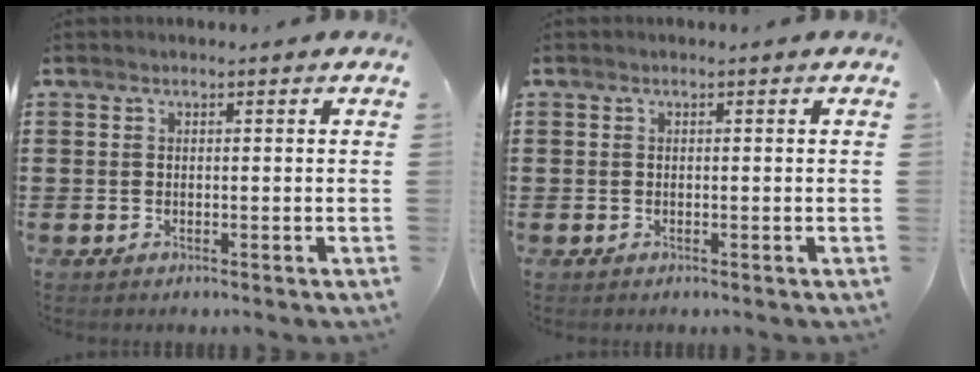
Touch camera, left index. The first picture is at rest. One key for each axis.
{"total": 0.0}